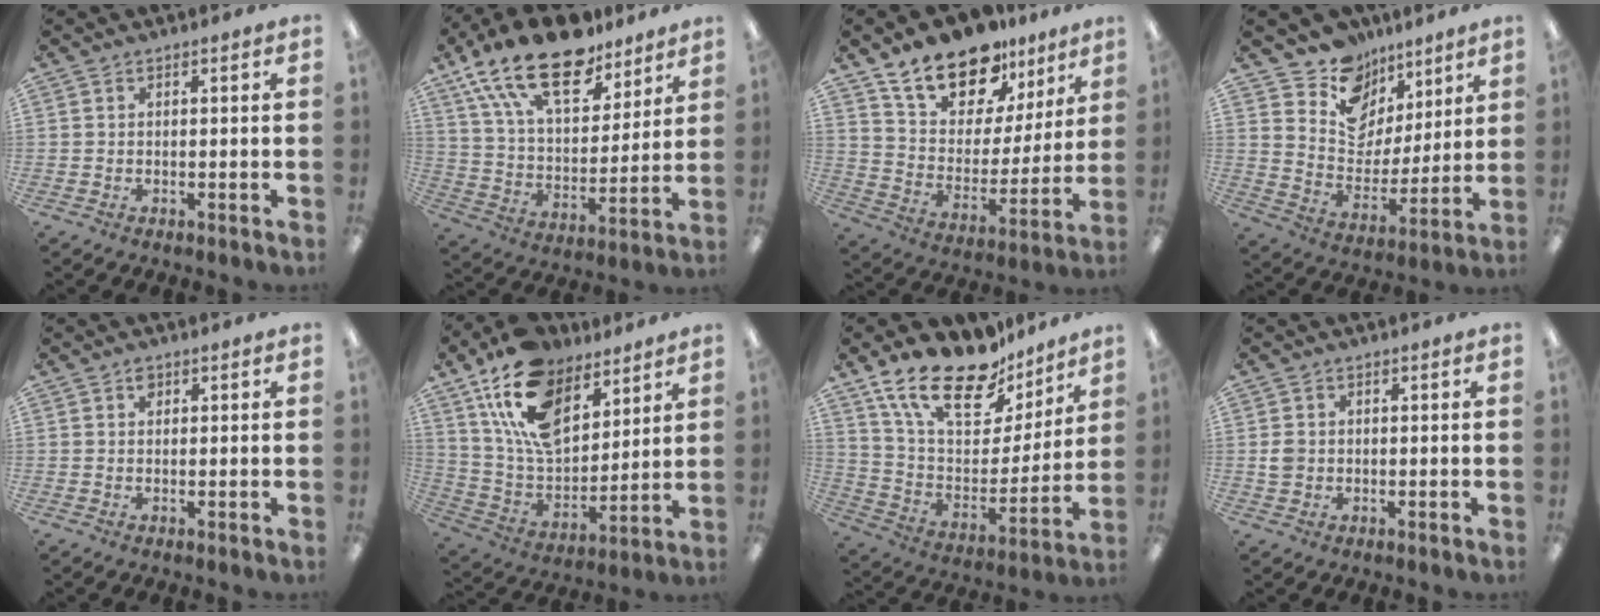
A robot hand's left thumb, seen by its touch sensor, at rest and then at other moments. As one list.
[{"total": 21.7, "force": [14.9, 9.9, 12.3], "torque": [-0.227, -0.084, 0.263]}, {"total": 17.0, "force": [13.5, 8.4, 5.8], "torque": [-0.119, -0.091, 0.248]}, {"total": 12.7, "force": [8.9, 8.7, 2.4], "torque": [-0.051, -0.077, 0.171]}, {"total": 1.6, "force": [0.9, 1.1, 0.8], "torque": [-0.010, -0.001, 0.015]}, {"total": 19.2, "force": [11.4, 11.3, 10.5], "torque": [-0.211, -0.050, 0.214]}, {"total": 22.2, "force": [16.6, 9.4, 11.4], "torque": [-0.213, -0.107, 0.298]}, {"total": 2.7, "force": [0.1, 2.4, 1.1], "torque": [-0.013, 0.002, 0.000]}]